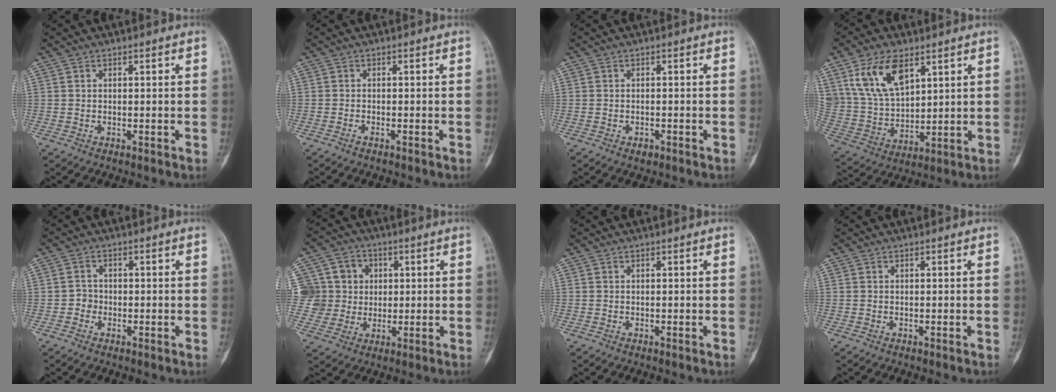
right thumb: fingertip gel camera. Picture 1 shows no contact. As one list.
[{"total": 0.7, "force": [-0.6, 0.1, 0.3], "torque": [-0.010, 0.004, -0.010]}, {"total": 1.2, "force": [-0.8, 0.6, 0.7], "torque": [-0.009, 0.005, -0.009]}, {"total": 13.8, "force": [7.3, 7.6, 9.0], "torque": [-0.156, -0.025, 0.156]}, {"total": 1.9, "force": [-0.7, 1.7, 0.4], "torque": [0.004, 0.009, -0.018]}, {"total": 10.9, "force": [1.9, 10.4, 2.7], "torque": [-0.017, 0.016, 0.037]}, {"total": 0.0}, {"total": 0.0}]